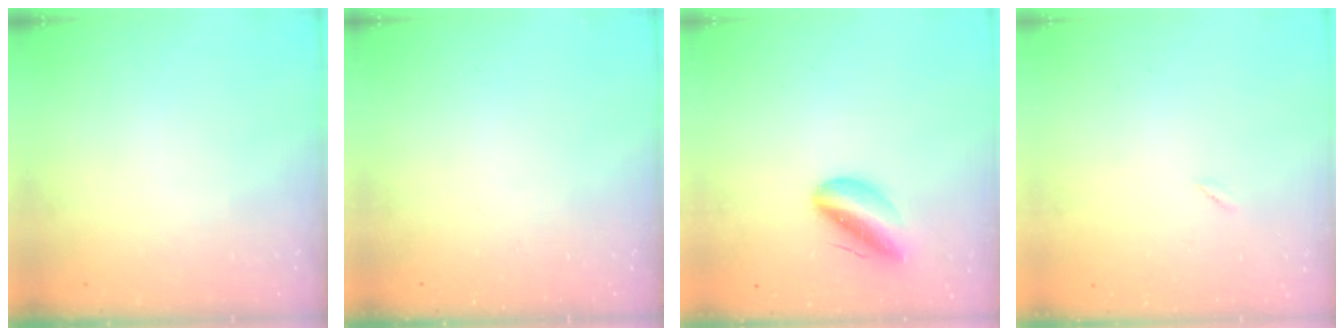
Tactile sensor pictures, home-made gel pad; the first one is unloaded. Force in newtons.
{"total": 0.0}
{"total": 10.3, "press": 9.8, "slide": 3.0}
{"total": 2.0, "press": 2.0, "slide": 0.1}